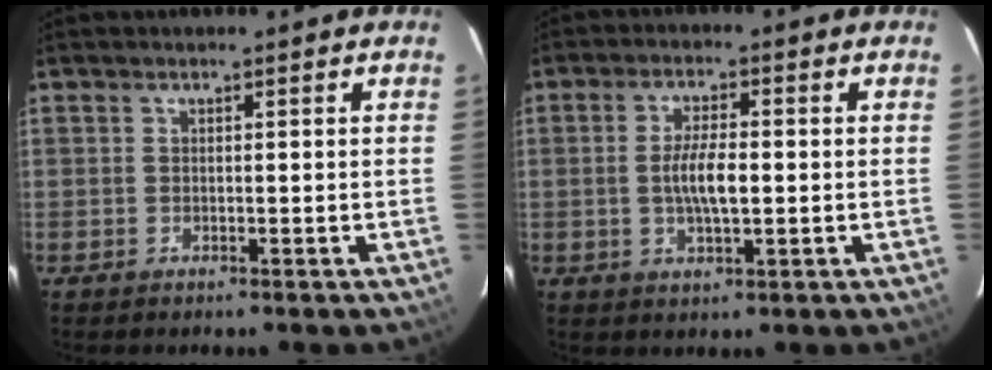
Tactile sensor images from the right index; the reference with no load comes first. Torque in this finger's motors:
{"motor_torque": [0.78, 0.19, 0.58, 0.13]}